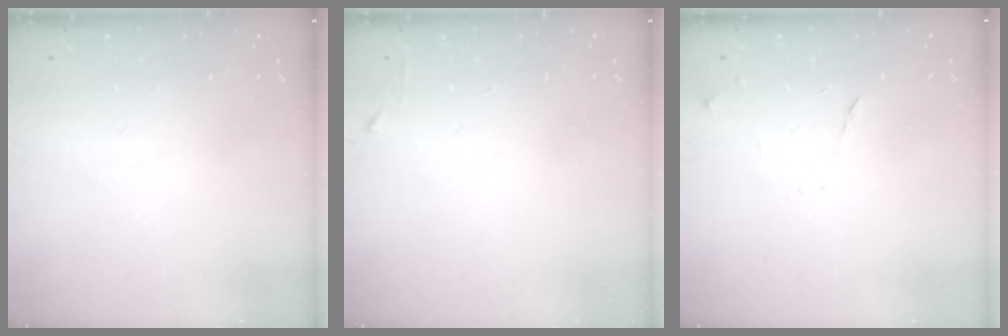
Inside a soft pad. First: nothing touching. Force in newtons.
{"total": 2.4, "press": 2.4, "slide": 0.3}
{"total": 7.5, "press": 7.5, "slide": 0.6}